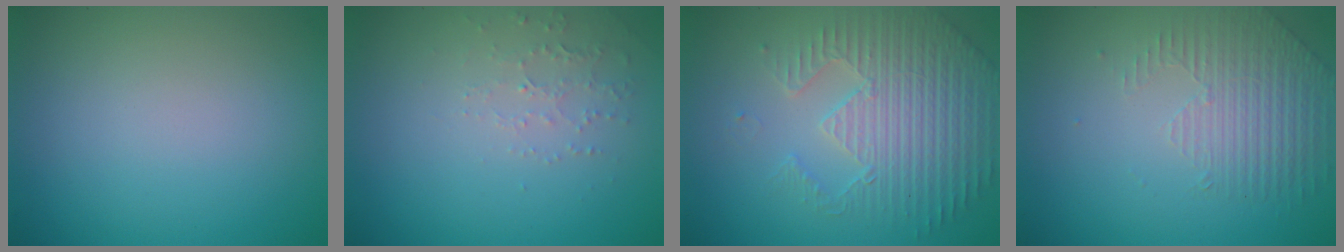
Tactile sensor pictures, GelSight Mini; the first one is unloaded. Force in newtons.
{"total": 1.5, "press": 1.5, "slide": 0.5}
{"total": 4.7, "press": 4.4, "slide": 1.6}
{"total": 1.7, "press": 1.3, "slide": 1.1}